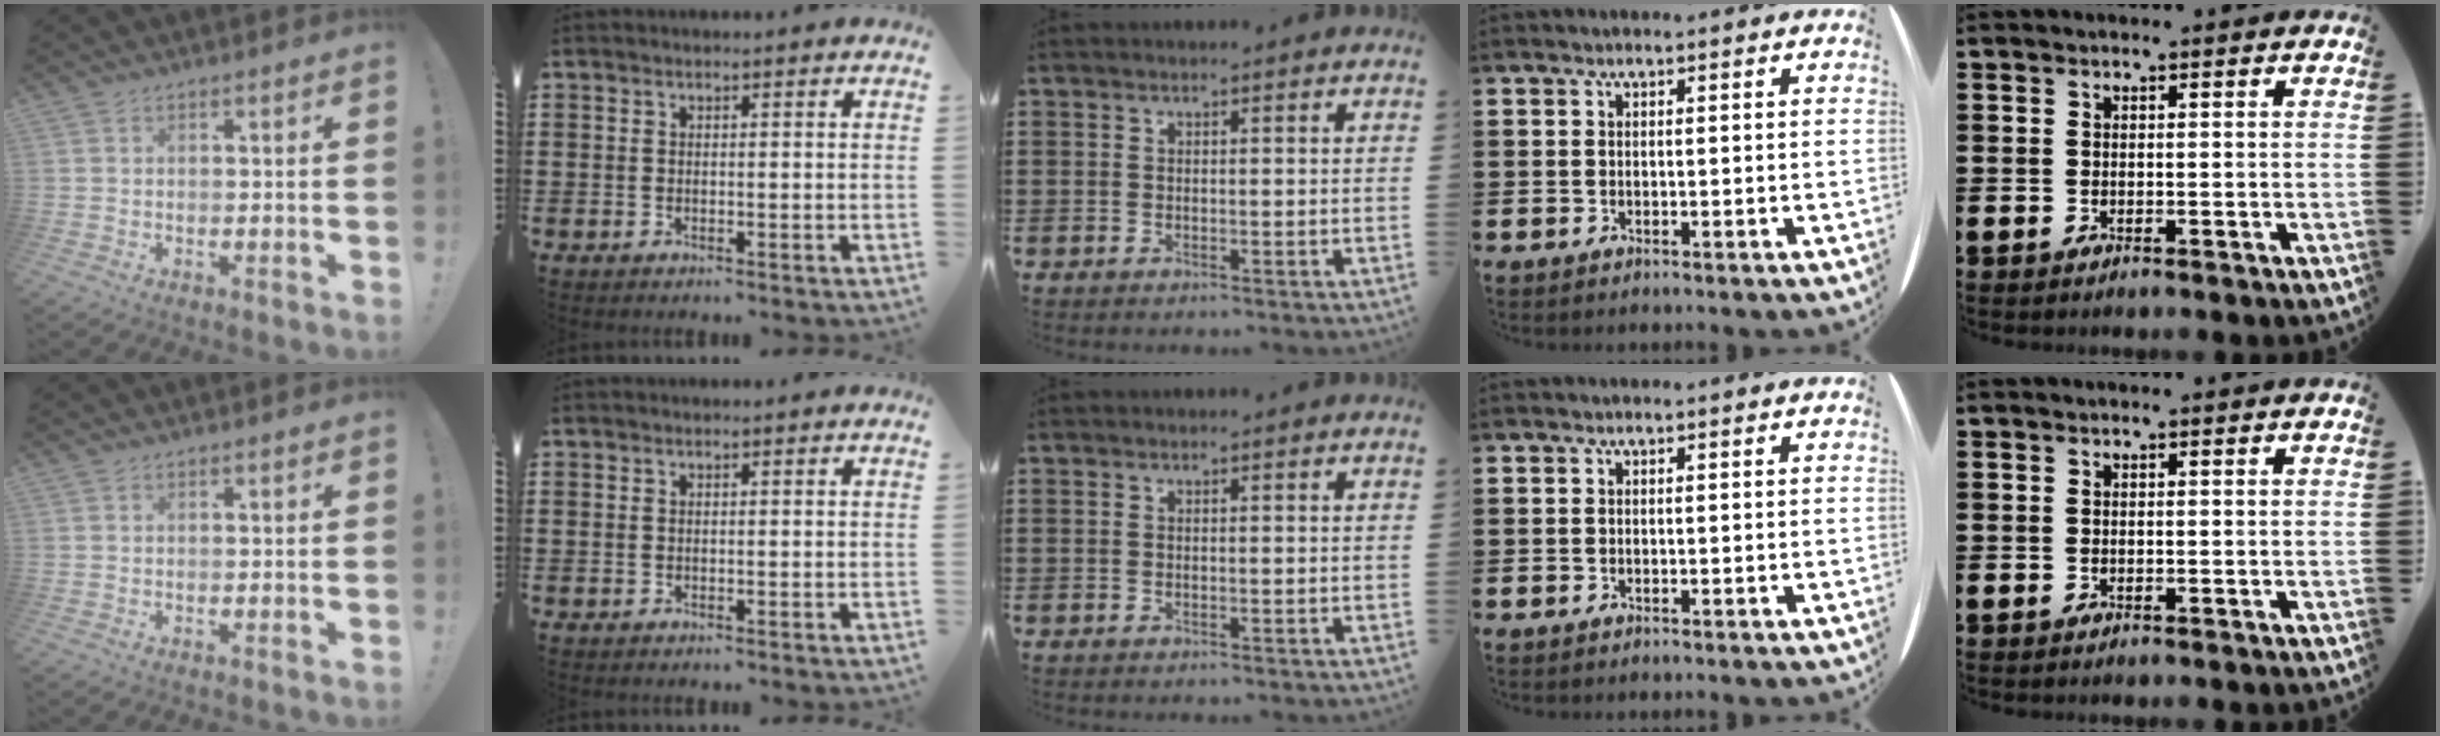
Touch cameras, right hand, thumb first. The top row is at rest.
{}